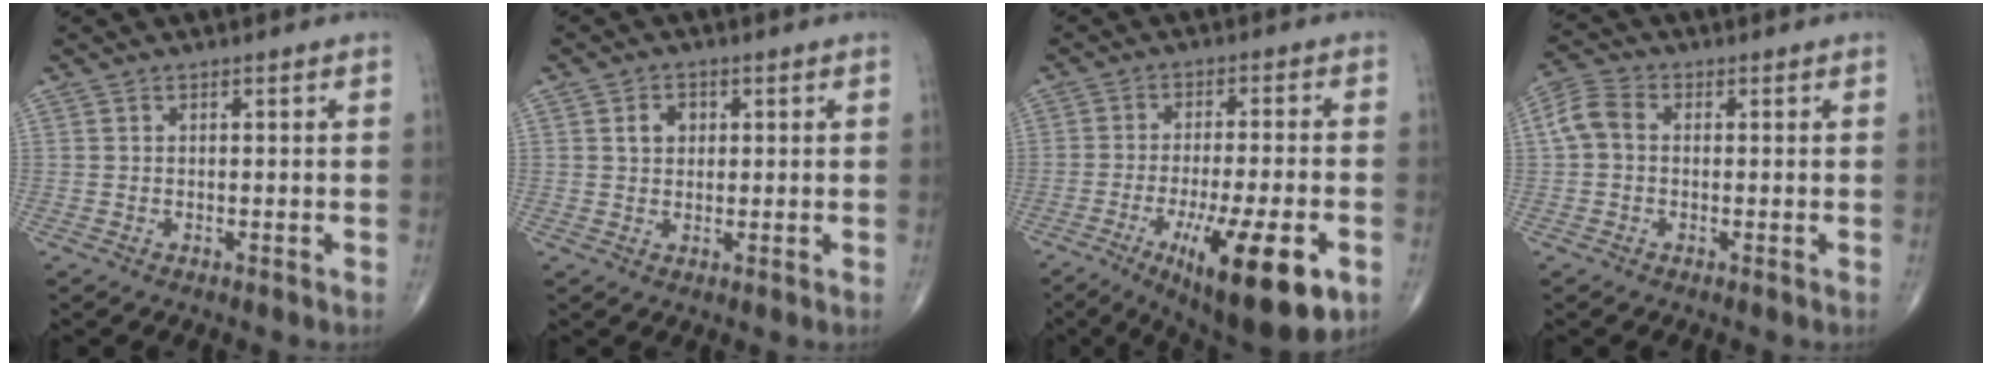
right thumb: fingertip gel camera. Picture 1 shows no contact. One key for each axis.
{"total": 3.3, "fx": 0.9, "fy": 2.6, "fz": 1.8, "tx": -0.015, "ty": 0.003, "tz": 0.014}
{"total": 18.3, "fx": -7.6, "fy": 4.7, "fz": 16.0, "tx": -0.224, "ty": 0.002, "tz": -0.106}
{"total": 5.1, "fx": 0.1, "fy": 3.7, "fz": 3.4, "tx": -0.074, "ty": 0.017, "tz": -0.006}